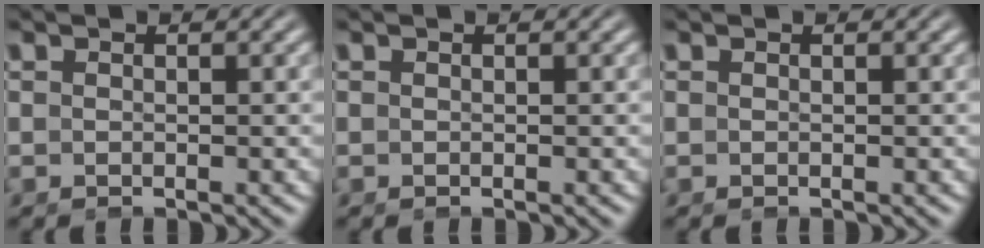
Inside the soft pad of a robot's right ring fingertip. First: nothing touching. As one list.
[{"total": 0.0}, {"total": 0.0}]